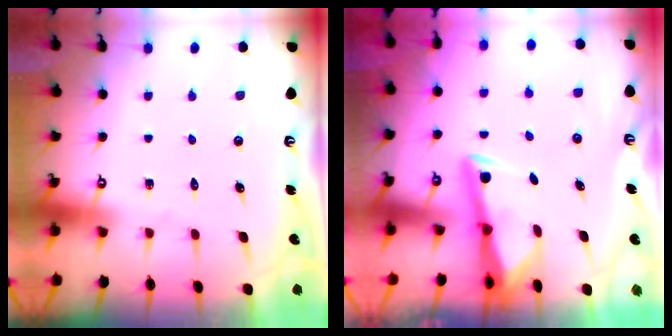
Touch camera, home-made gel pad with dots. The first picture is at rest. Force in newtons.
{"total": 3.1, "press": 3.1, "slide": 0.3}